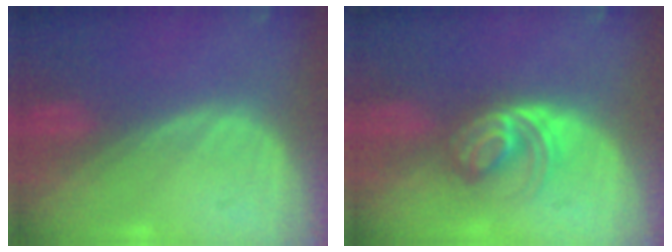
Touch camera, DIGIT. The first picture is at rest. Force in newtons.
{"total": 6.0, "press": 5.2, "slide": 2.8}